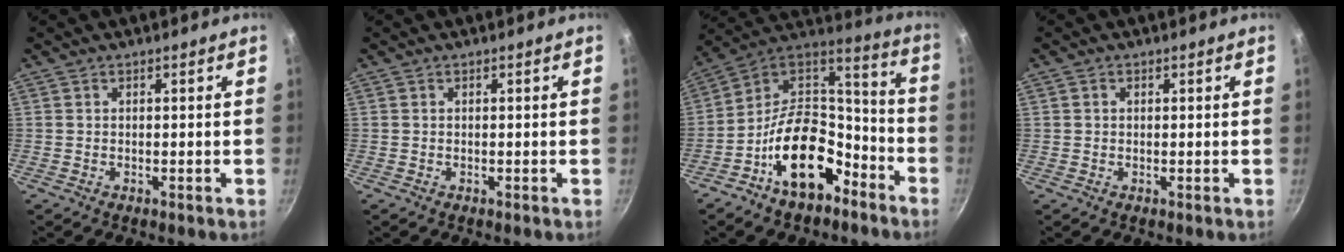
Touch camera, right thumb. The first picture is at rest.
{"total": 0.0}
{"total": 20.6, "force": [-9.7, 12.5, 13.3], "torque": [-0.177, 0.091, -0.168]}
{"total": 0.7, "force": [0.2, 0.7, 0.3], "torque": [-0.004, 0.005, 0.002]}